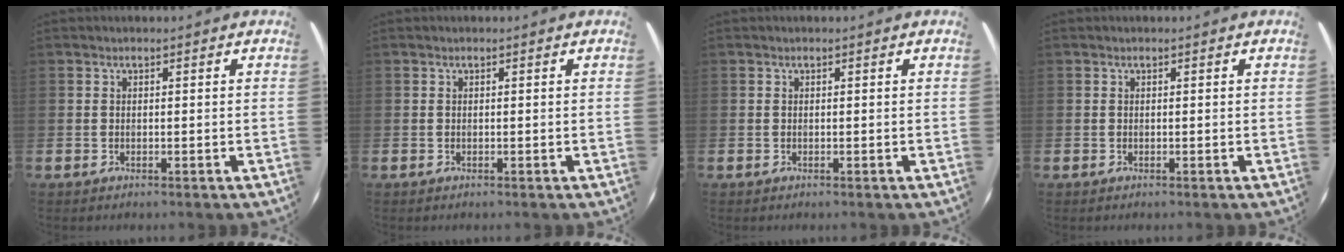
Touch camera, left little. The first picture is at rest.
{"total": 0.0}
{"total": 0.0}
{"total": 0.0}